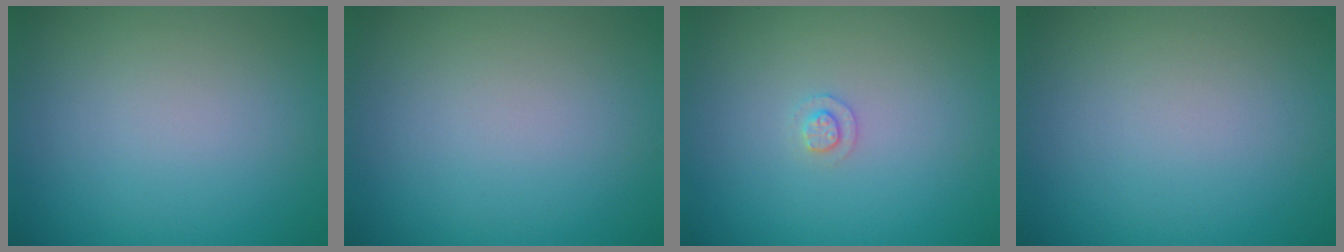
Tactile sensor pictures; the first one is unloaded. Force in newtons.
{"total": 0.0}
{"total": 1.0, "press": 1.0, "slide": 0.2}
{"total": 0.0}